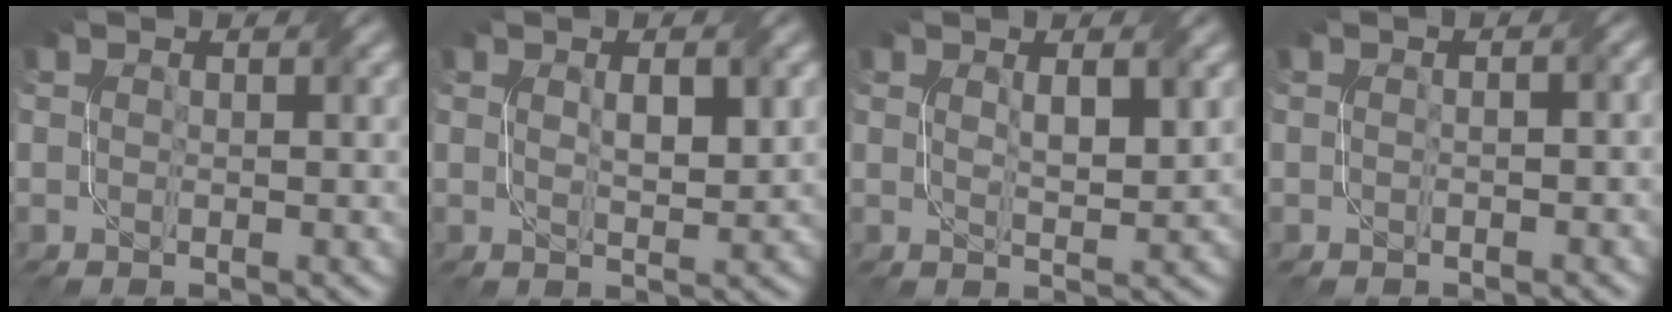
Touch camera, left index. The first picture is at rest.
{"total": 2.4, "force": [0.7, 0.8, 2.2], "torque": [-0.042, 0.001, 0.017]}
{"total": 2.2, "force": [0.8, 0.6, 1.9], "torque": [-0.037, -0.001, 0.020]}
{"total": 1.4, "force": [0.0, 0.5, 1.3], "torque": [-0.021, 0.003, -0.003]}